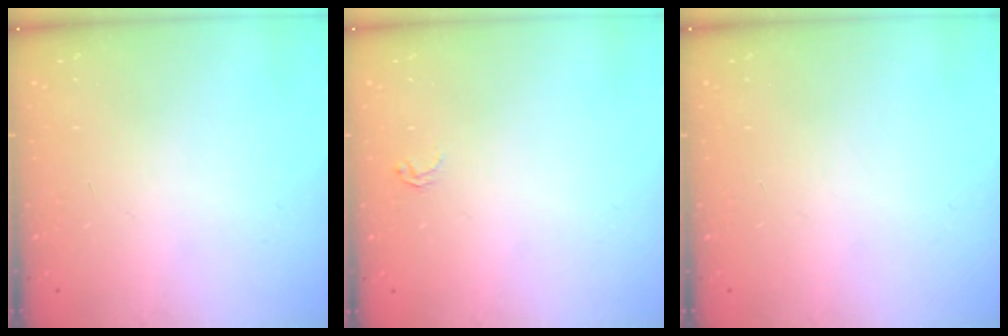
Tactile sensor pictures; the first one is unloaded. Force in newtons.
{"total": 1.8, "press": 1.8, "slide": 0.0}
{"total": 0.0}